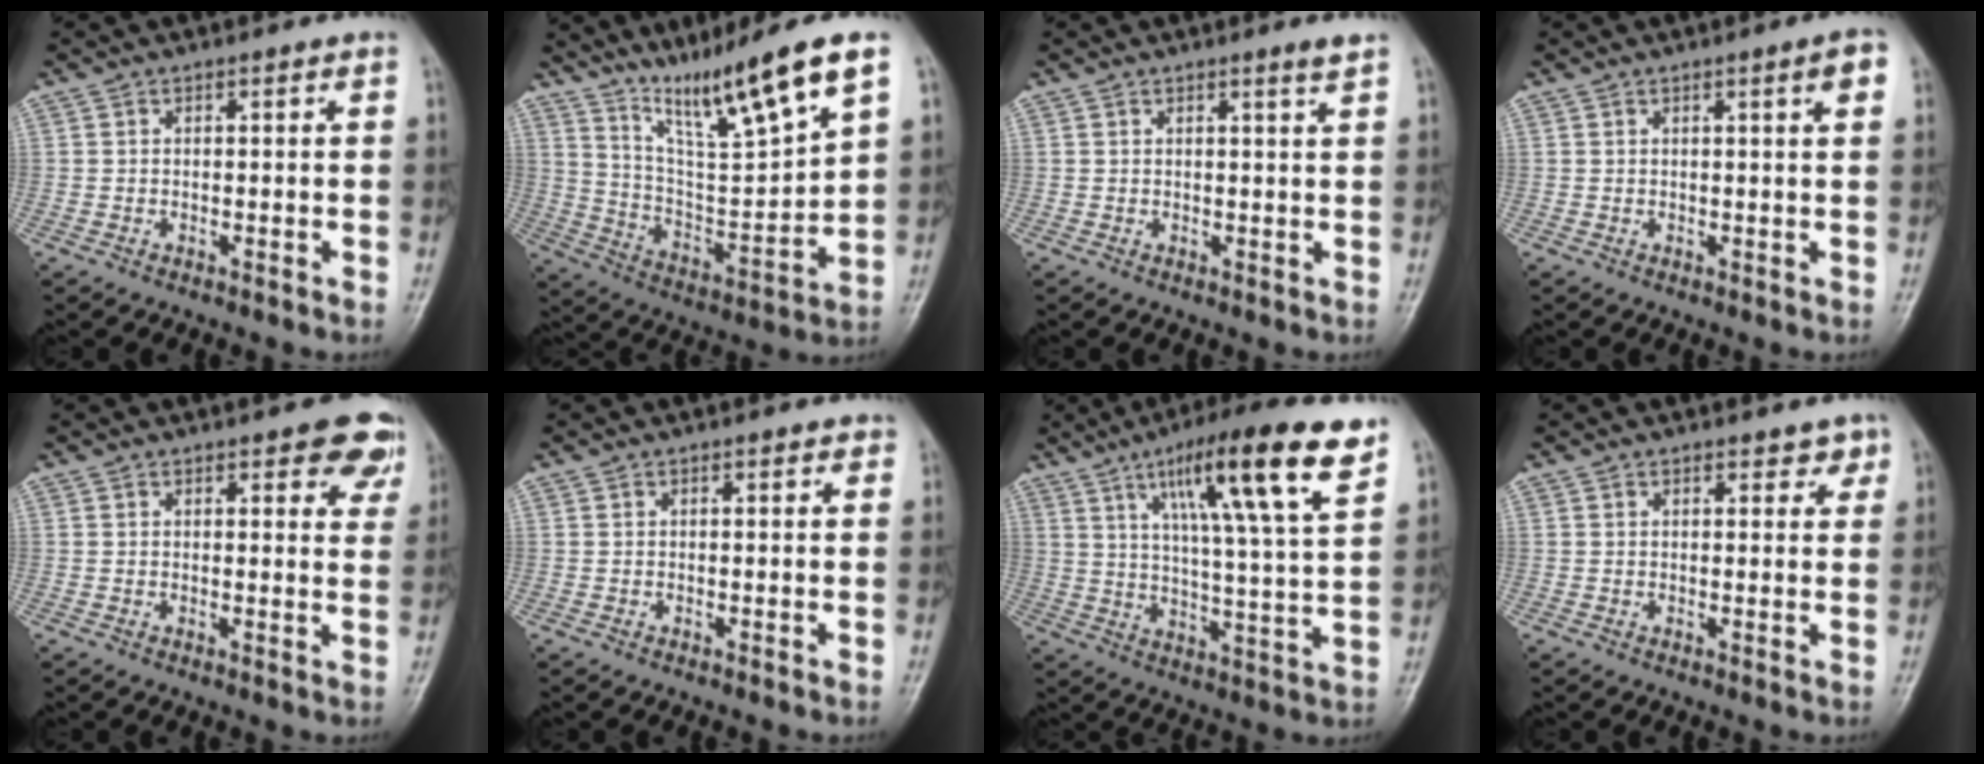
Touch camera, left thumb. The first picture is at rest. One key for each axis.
{"total": 16.8, "fx": 11.5, "fy": 0.9, "fz": 12.2, "tx": -0.198, "ty": -0.062, "tz": 0.210}
{"total": 1.7, "fx": 1.2, "fy": -0.4, "fz": 1.1, "tx": -0.018, "ty": -0.013, "tz": 0.019}
{"total": 2.9, "fx": 1.2, "fy": 0.2, "fz": 2.6, "tx": -0.033, "ty": -0.002, "tz": 0.016}
{"total": 7.0, "fx": 4.6, "fy": 2.9, "fz": 4.4, "tx": -0.014, "ty": -0.019, "tz": 0.045}
{"total": 1.0, "fx": 0.7, "fy": 0.5, "fz": 0.5, "tx": -0.004, "ty": -0.002, "tz": 0.004}
{"total": 18.4, "fx": 10.1, "fy": 2.2, "fz": 15.3, "tx": -0.232, "ty": -0.035, "tz": 0.158}
{"total": 2.8, "fx": 1.9, "fy": 1.5, "fz": 1.3, "tx": 0.007, "ty": -0.009, "tz": 0.022}